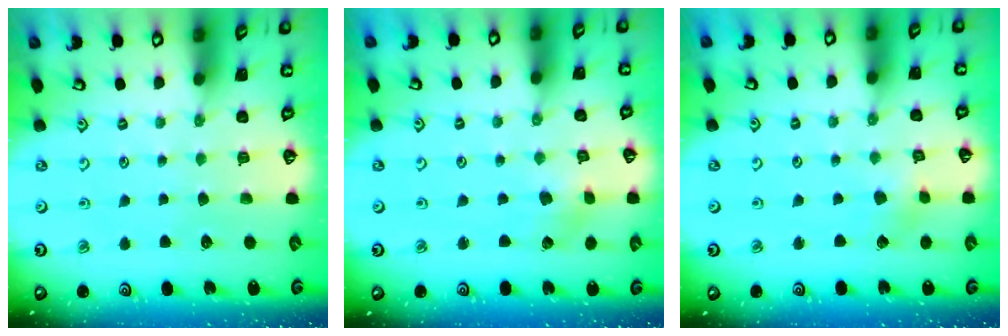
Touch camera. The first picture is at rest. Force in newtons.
{"total": 2.4, "press": 2.3, "slide": 0.6}
{"total": 2.7, "press": 2.7, "slide": 0.3}